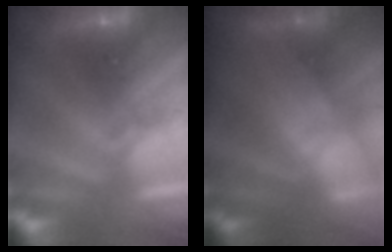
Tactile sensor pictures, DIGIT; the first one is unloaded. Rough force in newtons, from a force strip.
{"total": 6.9}